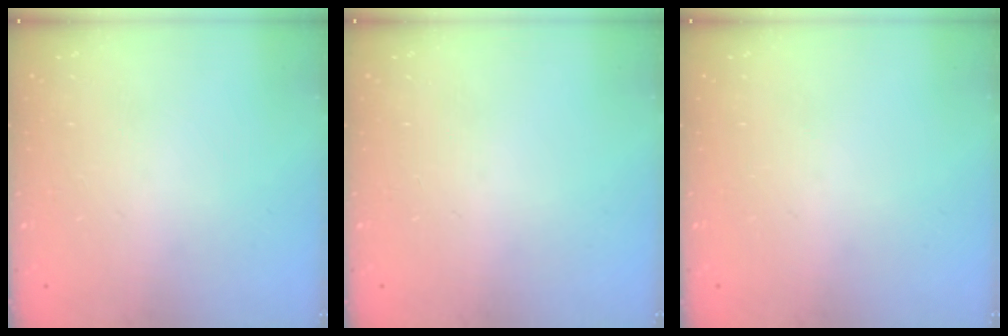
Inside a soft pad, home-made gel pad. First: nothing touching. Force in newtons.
{"total": 0.0}
{"total": 0.0}